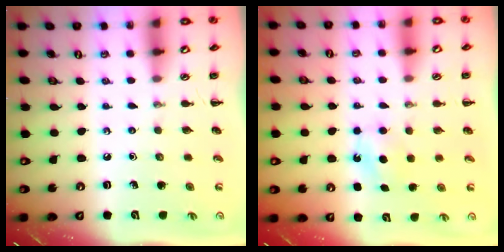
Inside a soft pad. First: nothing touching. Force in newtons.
{"total": 5.7, "press": 5.5, "slide": 1.5}